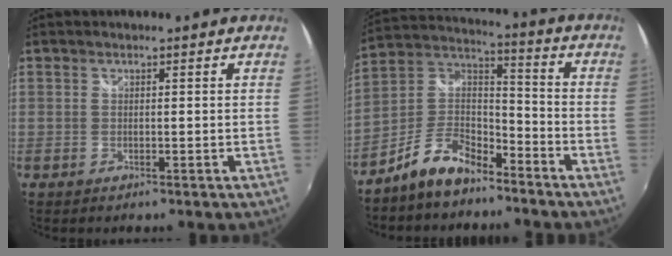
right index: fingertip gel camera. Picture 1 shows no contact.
{"total": 11.2, "force": [-7.8, 5.1, 6.2], "torque": [-0.143, 0.033, -0.147]}